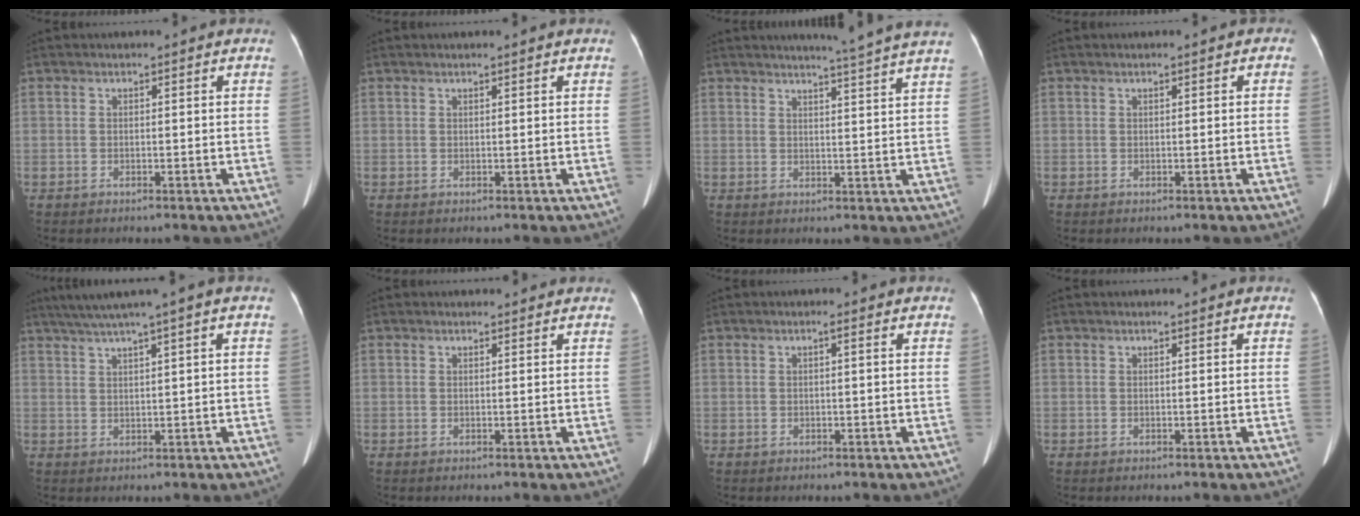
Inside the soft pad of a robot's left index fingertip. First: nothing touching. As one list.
[{"total": 1.1, "force": [0.9, -0.1, 0.6], "torque": [-0.009, 0.012, 0.018]}, {"total": 9.0, "force": [8.2, -2.0, 3.2], "torque": [-0.045, -0.026, 0.088]}, {"total": 0.6, "force": [0.2, 0.3, 0.5], "torque": [-0.002, 0.004, 0.001]}, {"total": 6.4, "force": [4.3, -1.1, 4.5], "torque": [-0.081, 0.024, 0.076]}, {"total": 2.0, "force": [2.0, 0.4, 0.2], "torque": [-0.010, 0.006, 0.022]}, {"total": 0.9, "force": [0.4, 0.0, 0.8], "torque": [-0.013, 0.004, 0.004]}, {"total": 0.8, "force": [0.7, 0.0, 0.2], "torque": [-0.004, 0.007, 0.011]}]